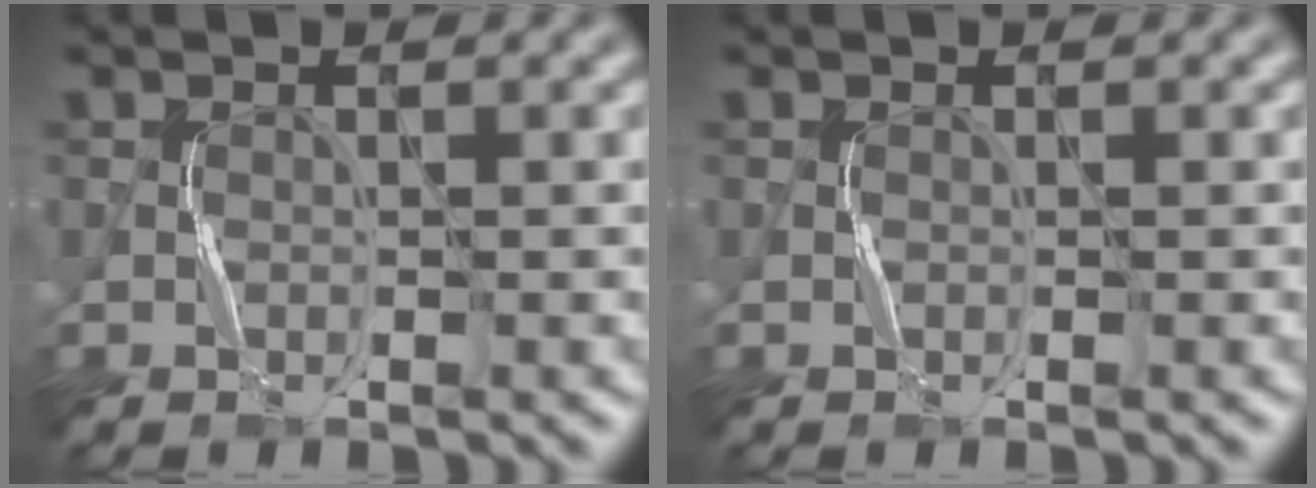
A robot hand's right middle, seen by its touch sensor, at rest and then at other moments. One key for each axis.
{"total": 0.0}